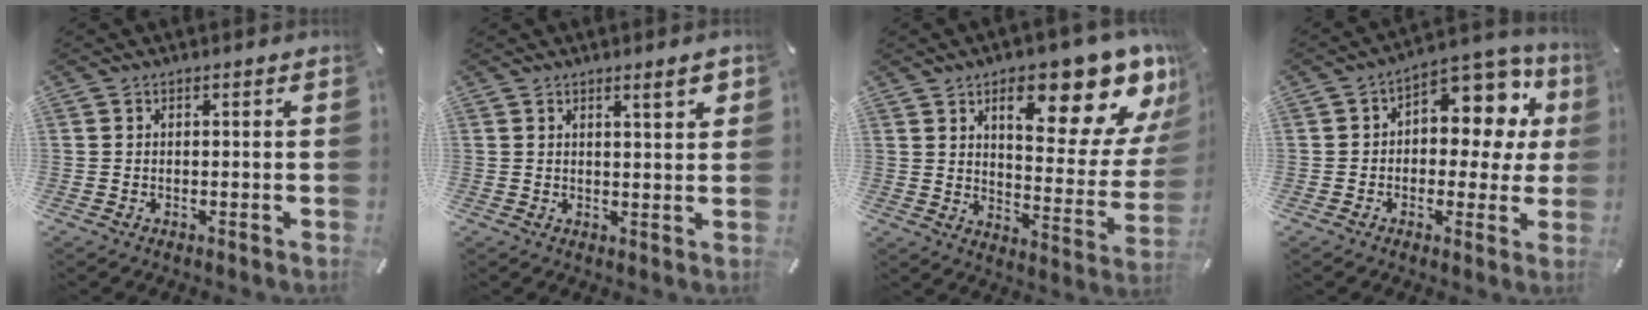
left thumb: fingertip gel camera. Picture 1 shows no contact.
{"total": 4.4, "force": [2.6, 0.7, 3.5], "torque": [-0.056, -0.010, 0.039]}
{"total": 20.5, "force": [12.0, 7.8, 14.7], "torque": [-0.189, -0.091, 0.186]}
{"total": 12.0, "force": [4.3, 7.6, 8.3], "torque": [-0.107, -0.040, 0.074]}